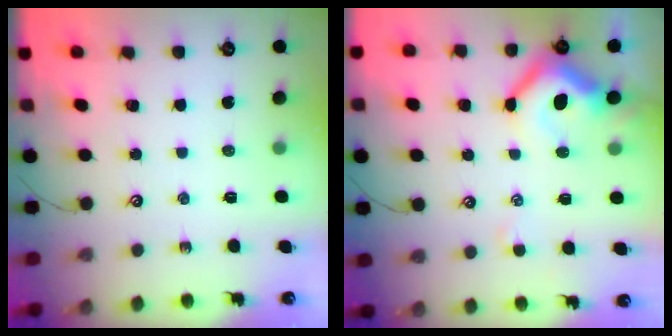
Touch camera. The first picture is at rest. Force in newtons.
{"total": 8.1, "press": 7.9, "slide": 1.5}